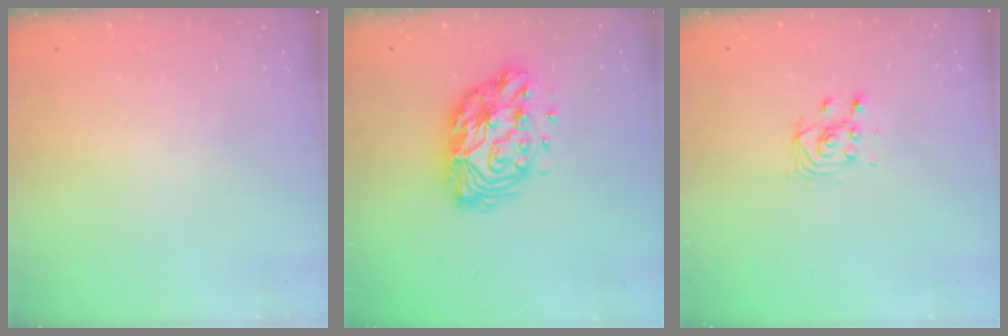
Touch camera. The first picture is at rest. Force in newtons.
{"total": 14.6, "press": 14.5, "slide": 1.1}
{"total": 3.1, "press": 3.1, "slide": 0.2}